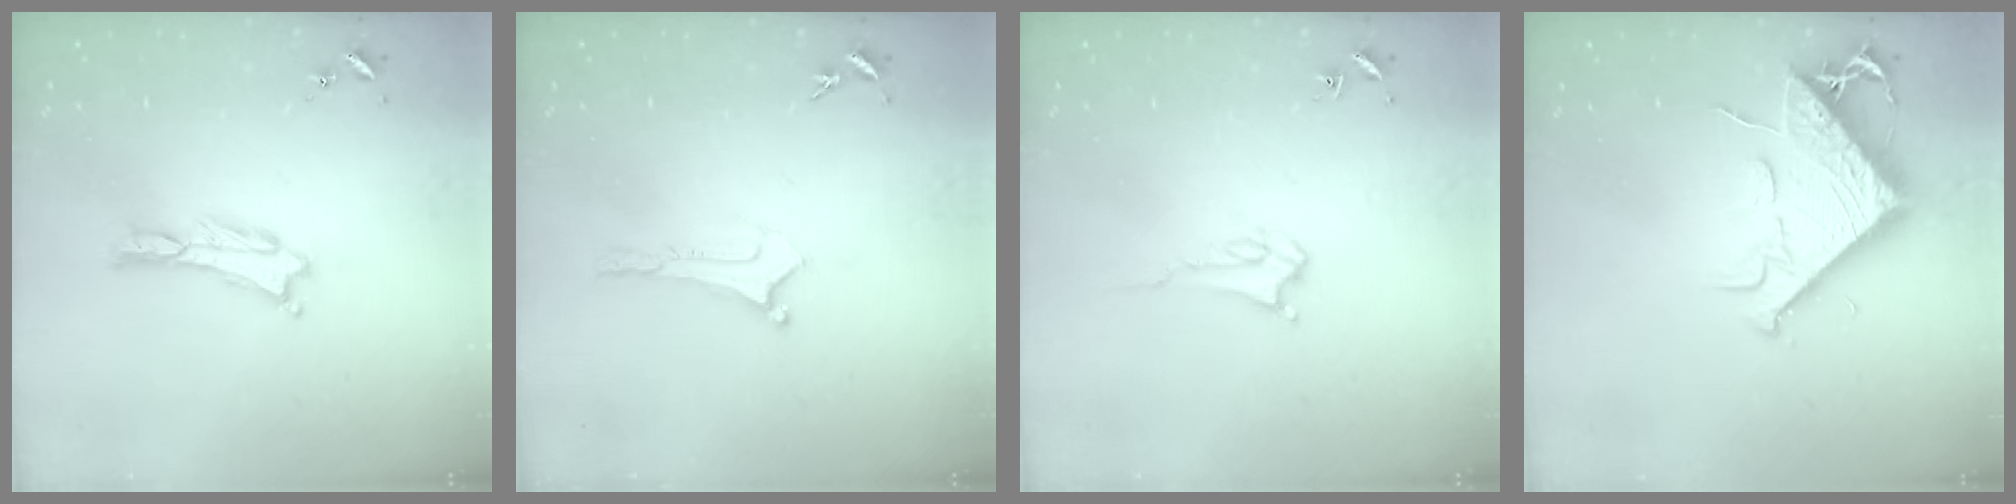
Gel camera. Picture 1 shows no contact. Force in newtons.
{"total": 0.0}
{"total": 2.8, "press": 2.8, "slide": 0.4}
{"total": 9.2, "press": 9.1, "slide": 1.2}